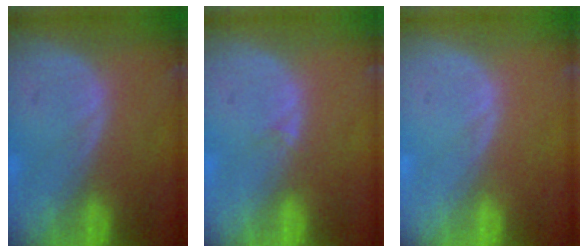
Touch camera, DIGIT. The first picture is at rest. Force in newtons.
{"total": 0.9, "press": 0.6, "slide": 0.7}
{"total": 0.0}